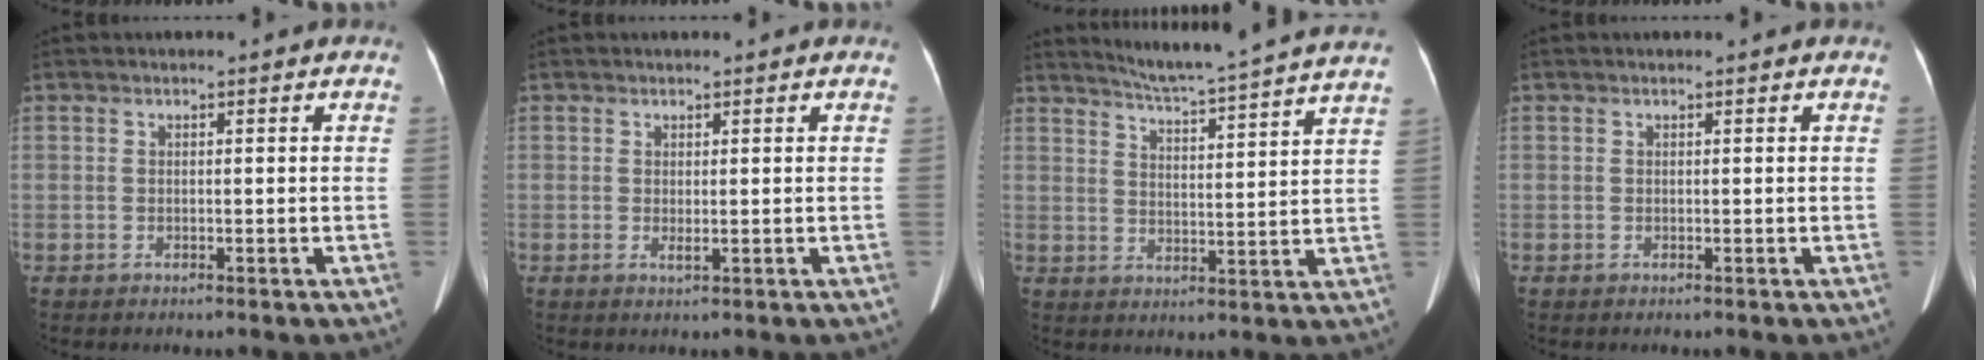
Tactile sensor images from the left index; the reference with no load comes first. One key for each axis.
{"total": 1.2, "fx": 0.5, "fy": 0.3, "fz": 1.0, "tx": -0.021, "ty": 0.001, "tz": 0.011}
{"total": 17.4, "fx": 16.0, "fy": -1.5, "fz": 6.7, "tx": -0.117, "ty": -0.034, "tz": 0.207}
{"total": 0.8, "fx": 0.7, "fy": 0.1, "fz": 0.3, "tx": -0.005, "ty": 0.012, "tz": 0.012}